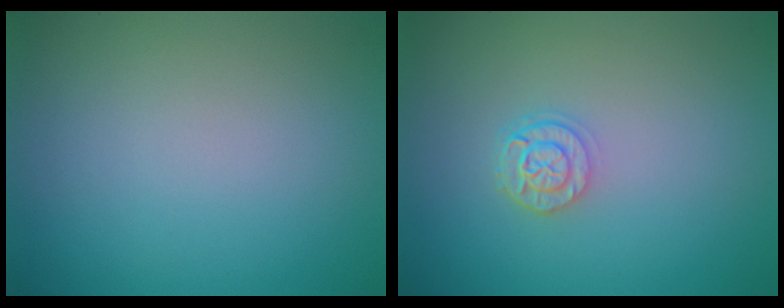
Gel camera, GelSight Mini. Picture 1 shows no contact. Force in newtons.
{"total": 2.2, "press": 1.8, "slide": 1.2}